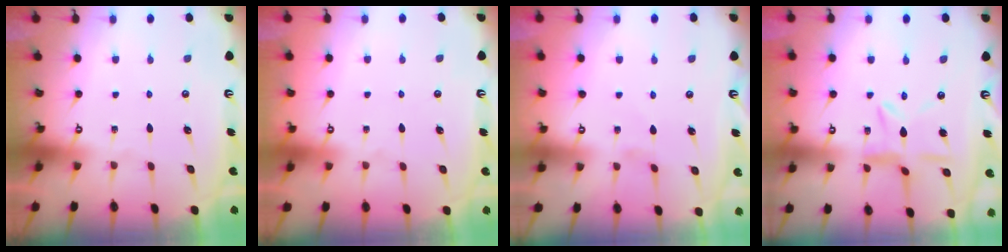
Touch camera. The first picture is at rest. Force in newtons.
{"total": 1.8, "press": 1.8, "slide": 0.2}
{"total": 0.0}
{"total": 7.1, "press": 7.1, "slide": 0.6}